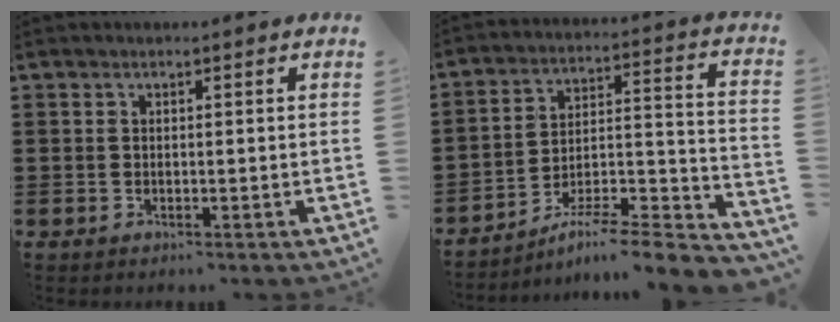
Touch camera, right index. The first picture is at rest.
{"total": 6.4, "force": [-5.4, 0.6, 3.4], "torque": [-0.053, -0.011, -0.108]}